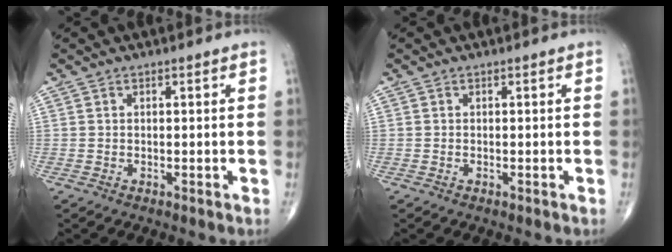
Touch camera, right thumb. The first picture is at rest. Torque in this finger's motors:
{"motor_torque": [0.13, 0.09, -0.10, -0.07, -0.02]}